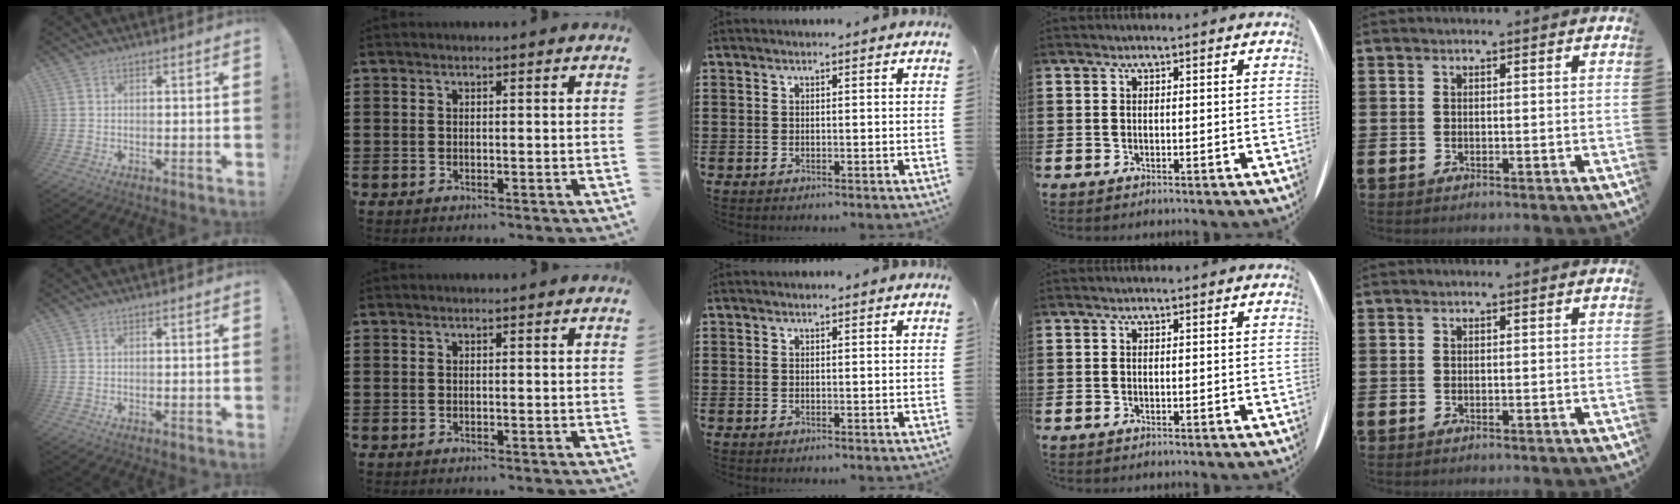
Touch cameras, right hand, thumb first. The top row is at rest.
{}